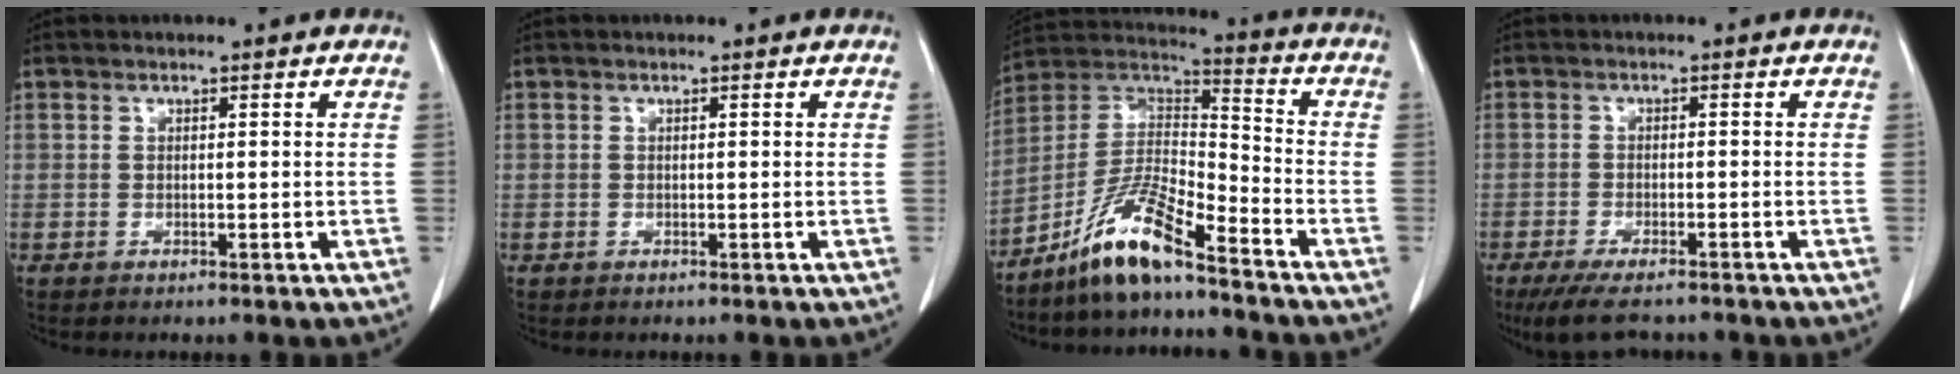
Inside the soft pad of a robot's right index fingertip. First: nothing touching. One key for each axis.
{"total": 0.7, "fx": 0.0, "fy": 0.7, "fz": -0.2, "tx": 0.011, "ty": 0.005, "tz": -0.003}
{"total": 11.8, "fx": -8.8, "fy": 1.5, "fz": 7.7, "tx": -0.155, "ty": 0.008, "tz": -0.169}
{"total": 7.4, "fx": -6.3, "fy": 1.8, "fz": 3.5, "tx": -0.051, "ty": -0.014, "tz": -0.103}